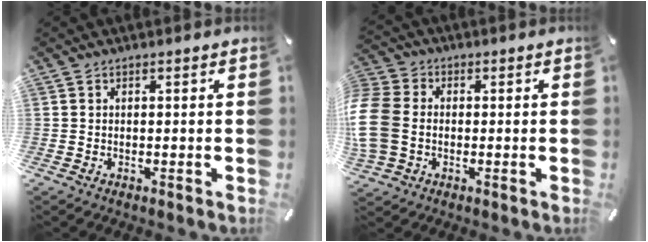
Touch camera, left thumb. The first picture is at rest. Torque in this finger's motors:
{"motor_torque": [2.45, 2.55, 1.90, 0.29, 0.90]}